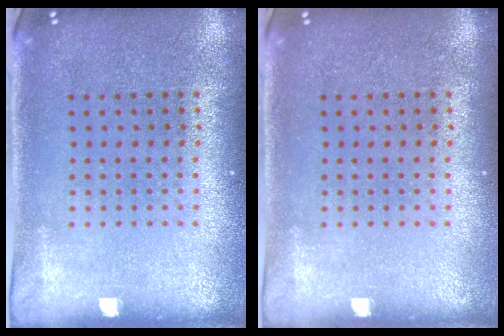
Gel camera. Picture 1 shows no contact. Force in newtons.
{"total": 0.0}